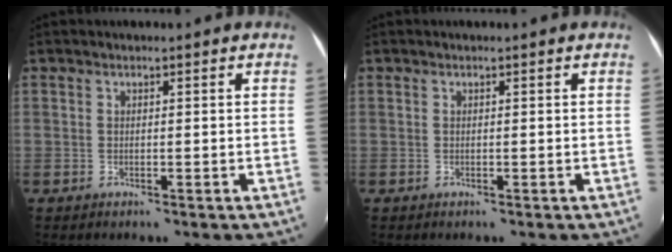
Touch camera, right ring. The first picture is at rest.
{"total": 0.0}